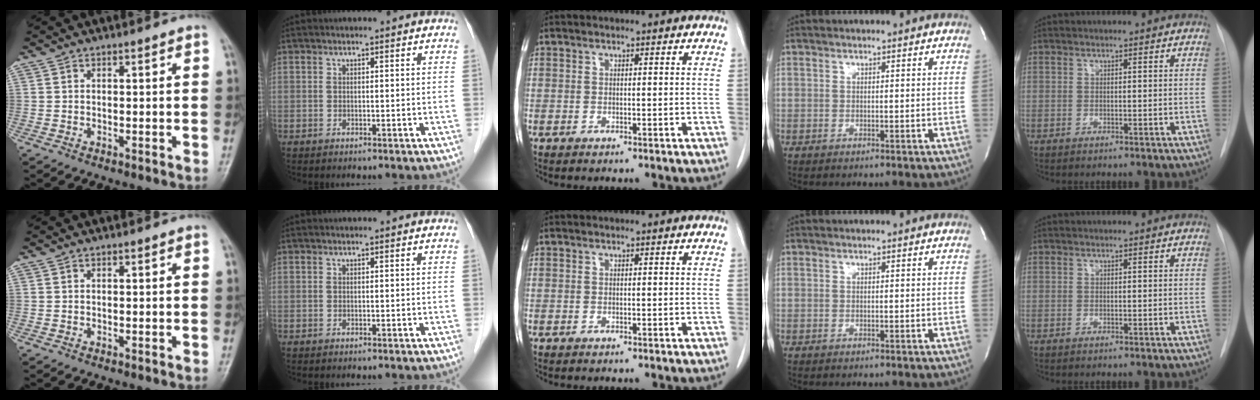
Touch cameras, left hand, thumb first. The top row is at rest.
{}